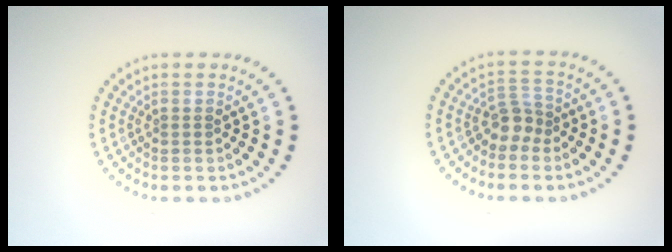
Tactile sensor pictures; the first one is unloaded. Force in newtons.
{"total": 2.2, "press": 1.7, "slide": 1.3}